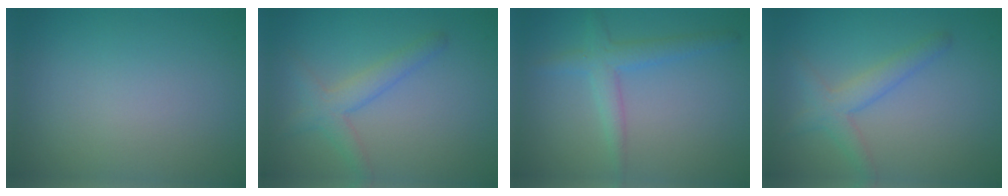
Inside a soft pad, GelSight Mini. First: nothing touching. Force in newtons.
{"total": 2.7, "press": 2.7, "slide": 0.1}
{"total": 2.8, "press": 2.8, "slide": 0.2}
{"total": 2.7, "press": 2.7, "slide": 0.1}